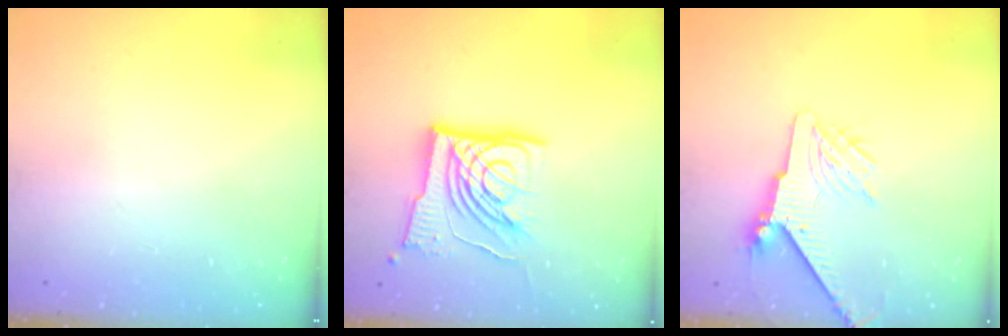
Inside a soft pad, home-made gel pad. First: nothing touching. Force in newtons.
{"total": 15.6, "press": 15.5, "slide": 1.6}
{"total": 7.3, "press": 7.2, "slide": 1.1}